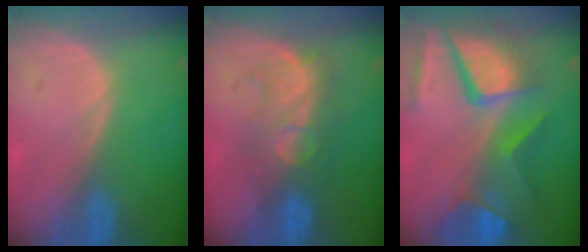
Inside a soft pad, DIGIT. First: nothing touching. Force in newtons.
{"total": 8.1, "press": 7.9, "slide": 1.7}
{"total": 12.0, "press": 9.9, "slide": 6.8}